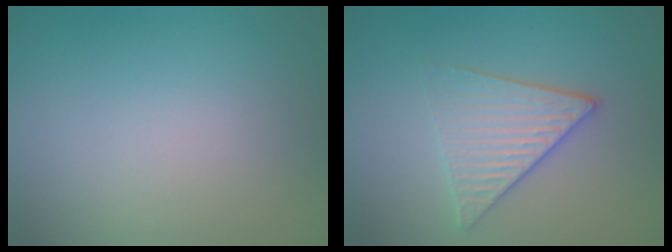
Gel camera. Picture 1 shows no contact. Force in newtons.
{"total": 3.5, "press": 3.1, "slide": 1.7}